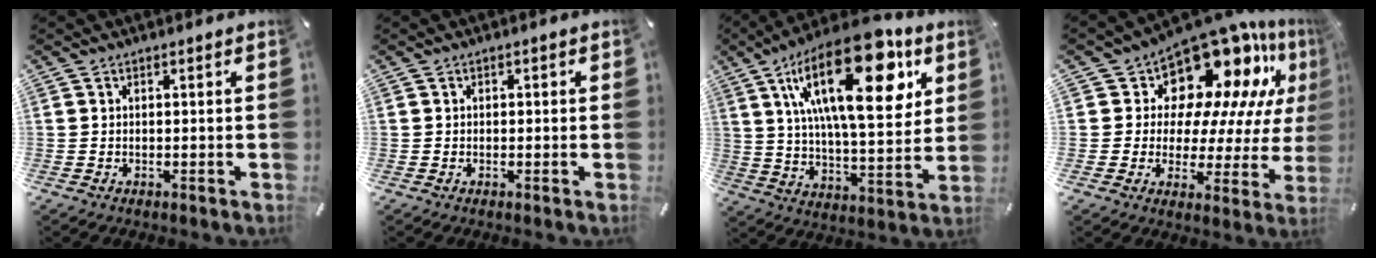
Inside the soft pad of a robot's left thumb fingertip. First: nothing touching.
{"total": 0.7, "force": [-0.2, 0.6, 0.3], "torque": [-0.004, 0.003, -0.005]}
{"total": 27.5, "force": [12.2, 11.0, 22.0], "torque": [-0.385, -0.055, 0.186]}
{"total": 15.3, "force": [11.9, 7.5, 6.0], "torque": [-0.087, -0.122, 0.198]}